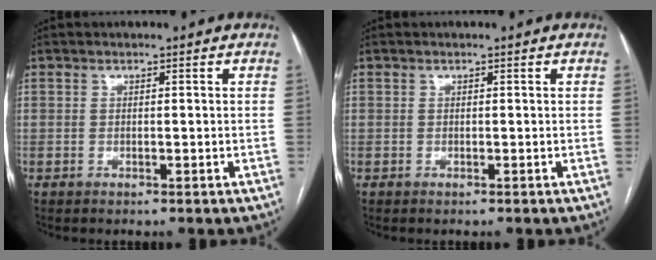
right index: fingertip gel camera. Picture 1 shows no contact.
{"total": 0.0}